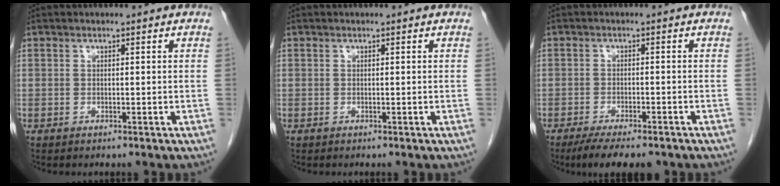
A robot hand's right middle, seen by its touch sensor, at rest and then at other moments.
{"total": 0.0}
{"total": 7.9, "force": [-6.2, 2.0, 4.4], "torque": [-0.064, -0.011, -0.093]}